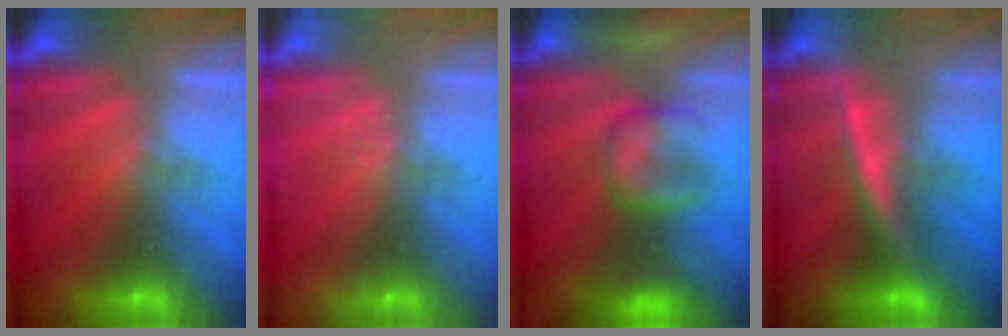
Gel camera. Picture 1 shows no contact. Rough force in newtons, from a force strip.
{"total": 2.4}
{"total": 9.1}
{"total": 2.4}